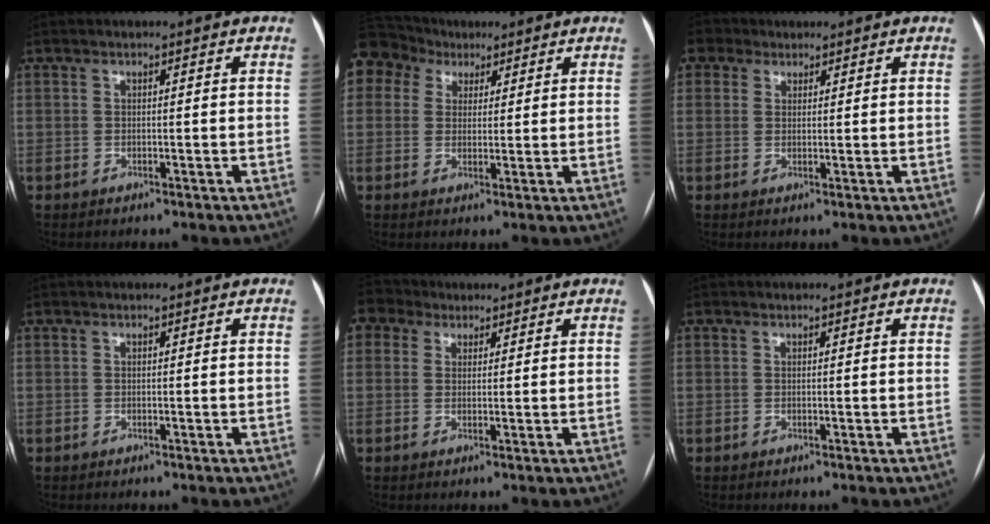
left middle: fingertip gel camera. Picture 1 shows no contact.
{"total": 10.0, "force": [5.4, 8.0, 2.6], "torque": [-0.072, 0.053, 0.103]}
{"total": 3.3, "force": [2.1, 2.5, 0.3], "torque": [-0.006, 0.022, 0.035]}
{"total": 0.0}
{"total": 4.1, "force": [2.8, 2.9, 0.4], "torque": [-0.015, 0.027, 0.052]}
{"total": 0.0}